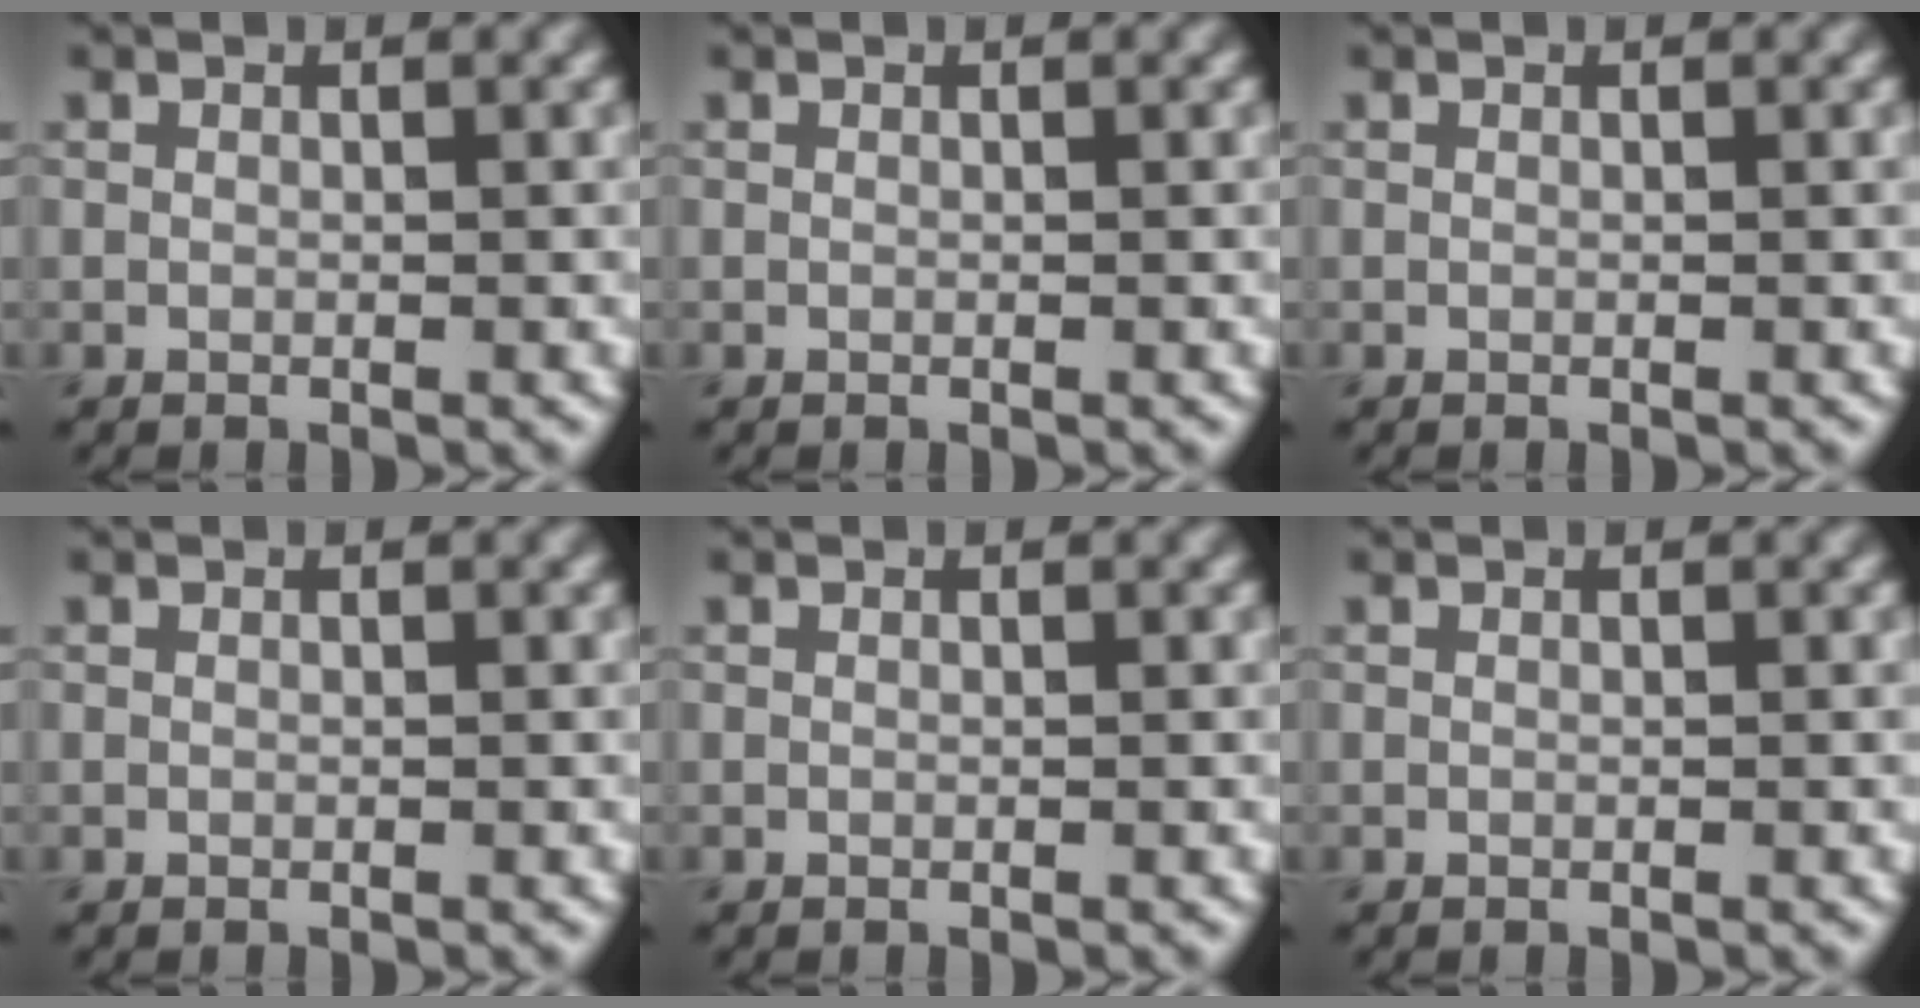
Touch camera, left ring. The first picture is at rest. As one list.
[{"total": 0.0}, {"total": 0.0}, {"total": 0.0}, {"total": 0.0}, {"total": 0.0}]